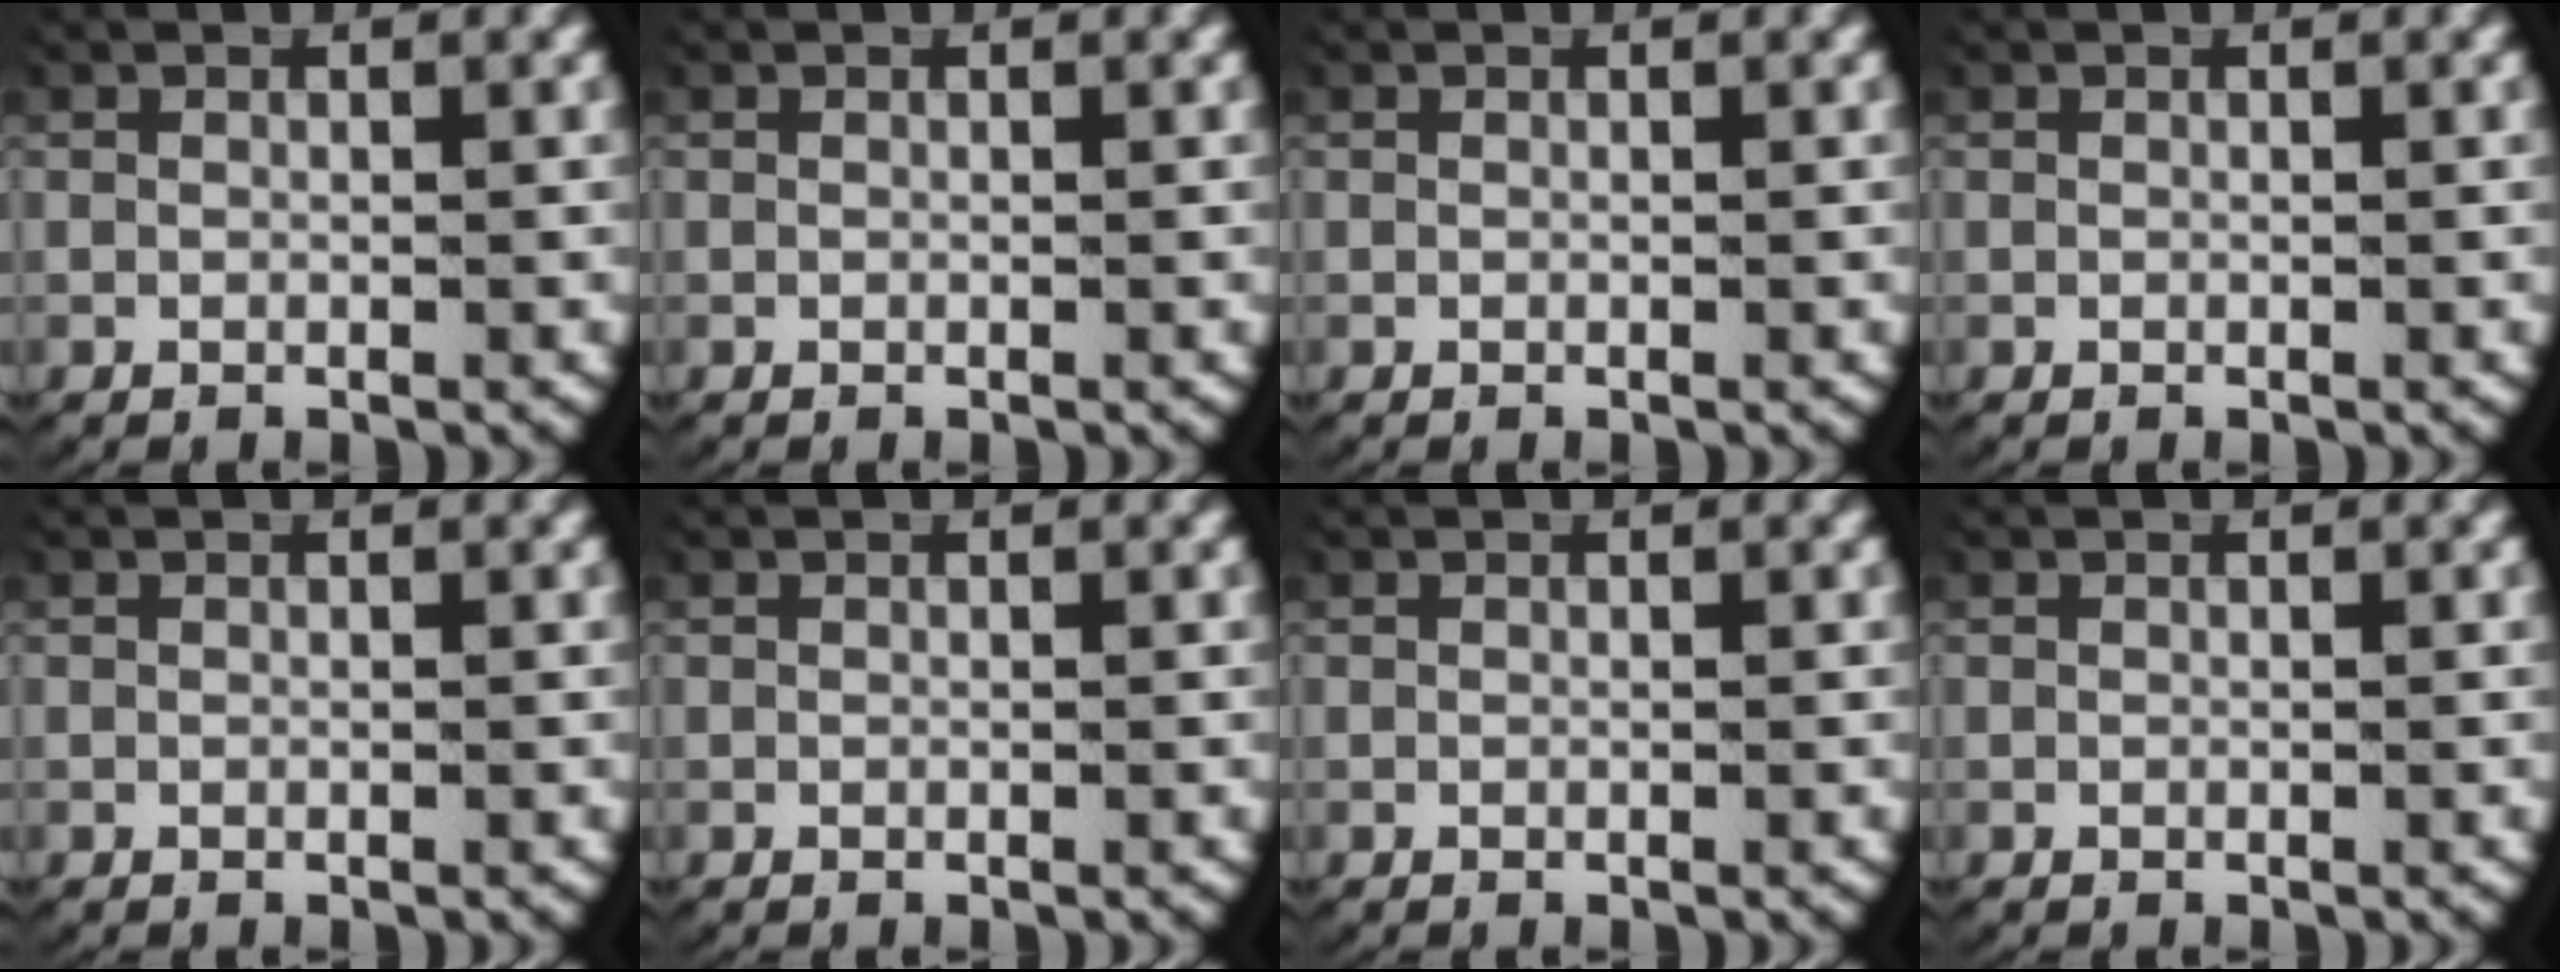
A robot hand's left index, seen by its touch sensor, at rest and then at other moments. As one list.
[{"total": 0.0}, {"total": 0.0}, {"total": 0.0}, {"total": 0.0}, {"total": 0.0}, {"total": 0.0}, {"total": 0.0}]